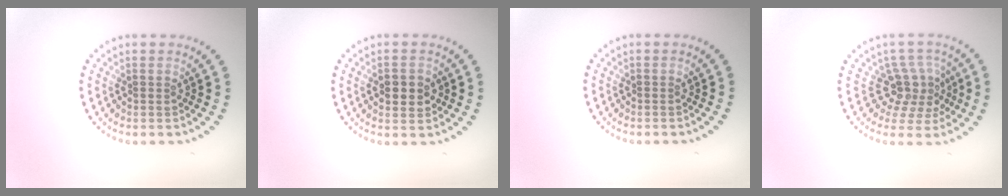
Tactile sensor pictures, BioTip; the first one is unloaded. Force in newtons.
{"total": 2.6, "press": 2.6, "slide": 0.2}
{"total": 0.0}
{"total": 3.6, "press": 2.6, "slide": 2.5}